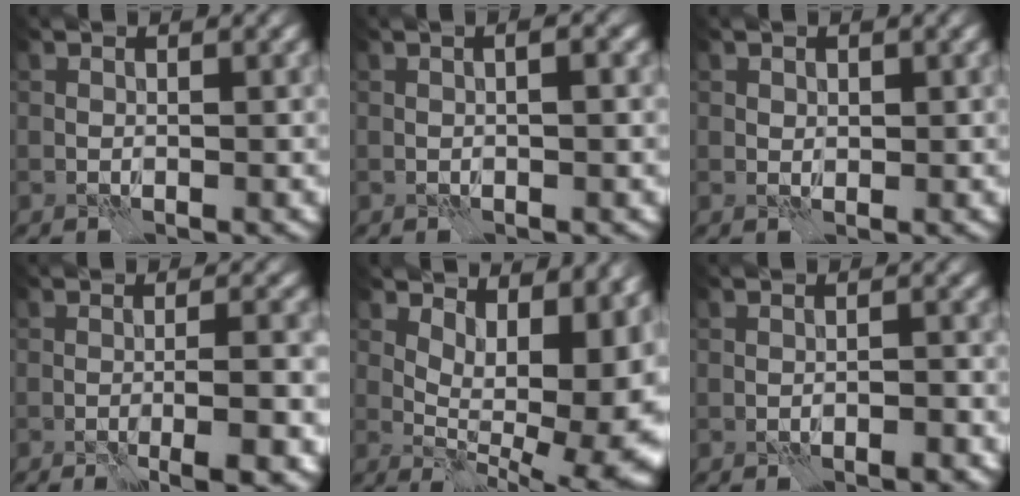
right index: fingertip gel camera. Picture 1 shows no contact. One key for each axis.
{"total": 2.4, "fx": 0.3, "fy": 0.7, "fz": 2.2, "tx": -0.010, "ty": 0.003, "tz": -0.005}
{"total": 0.8, "fx": 0.4, "fy": 0.6, "fz": 0.3, "tx": -0.004, "ty": -0.003, "tz": 0.009}
{"total": 5.5, "fx": -1.3, "fy": 1.4, "fz": 5.1, "tx": -0.056, "ty": -0.003, "tz": -0.013}
{"total": 12.7, "fx": 2.9, "fy": 6.2, "fz": 10.7, "tx": -0.106, "ty": 0.009, "tz": 0.052}
{"total": 1.6, "fx": -1.0, "fy": 0.1, "fz": 1.3, "tx": -0.017, "ty": 0.004, "tz": -0.014}